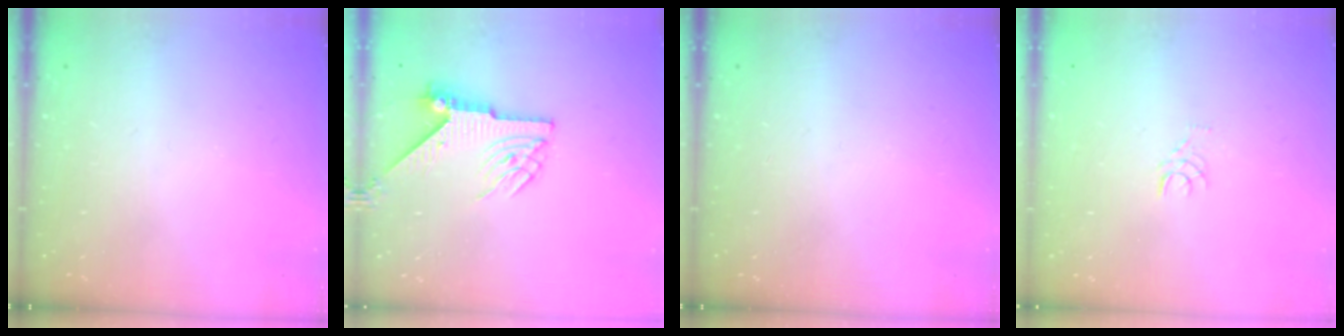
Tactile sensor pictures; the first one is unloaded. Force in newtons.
{"total": 6.4, "press": 6.4, "slide": 0.7}
{"total": 0.0}
{"total": 3.6, "press": 3.6, "slide": 0.3}